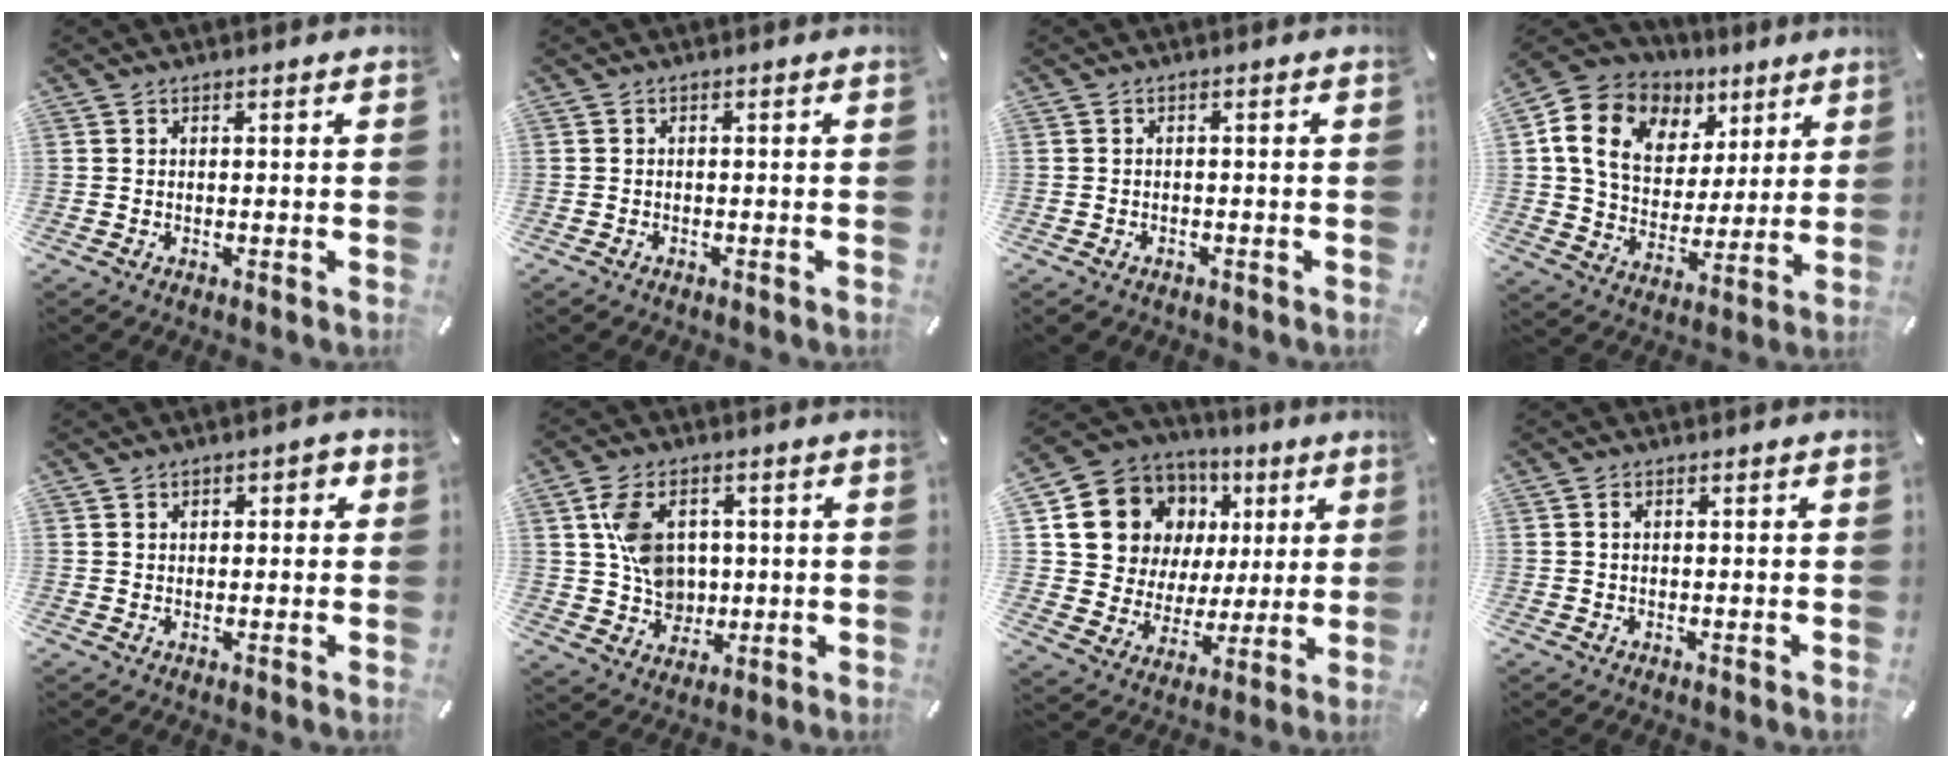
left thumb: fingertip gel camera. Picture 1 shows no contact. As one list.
[{"total": 0.7, "force": [-0.7, 0.2, 0.2], "torque": [-0.004, 0.001, -0.015]}, {"total": 1.7, "force": [-1.4, 0.8, 0.4], "torque": [-0.017, 0.004, -0.033]}, {"total": 14.4, "force": [6.3, 11.1, 6.5], "torque": [-0.124, -0.015, 0.121]}, {"total": 1.9, "force": [0.2, 1.5, 1.3], "torque": [-0.017, 0.005, -0.001]}, {"total": 11.1, "force": [1.8, 8.9, 6.4], "torque": [-0.125, 0.014, 0.040]}, {"total": 12.9, "force": [5.2, 11.3, 3.6], "torque": [-0.064, -0.038, 0.106]}, {"total": 1.1, "force": [0.1, 0.6, 0.9], "torque": [-0.019, 0.003, 0.001]}]